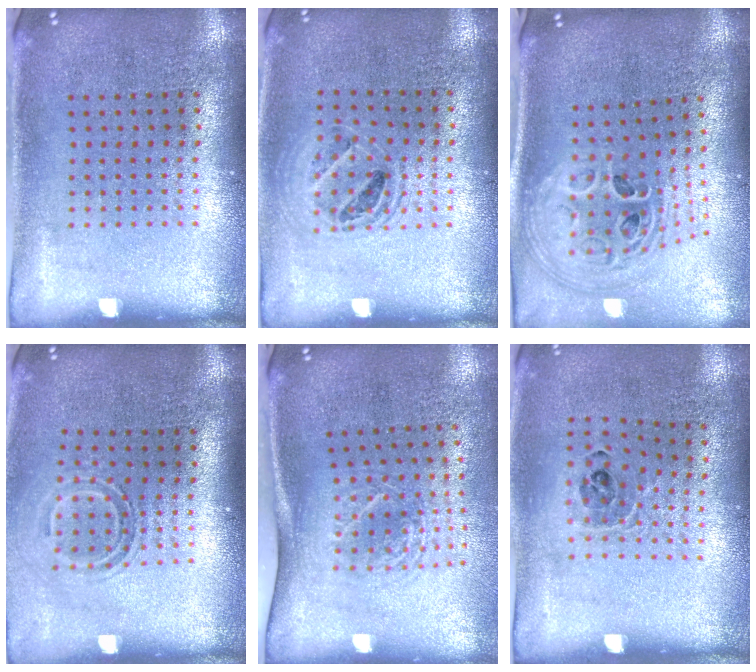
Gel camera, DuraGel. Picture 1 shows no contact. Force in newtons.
{"total": 1.4, "press": 1.3, "slide": 0.5}
{"total": 2.9, "press": 2.1, "slide": 2.0}
{"total": 1.6, "press": 1.1, "slide": 1.2}
{"total": 1.8, "press": 1.3, "slide": 1.2}
{"total": 0.8, "press": 0.8, "slide": 0.2}